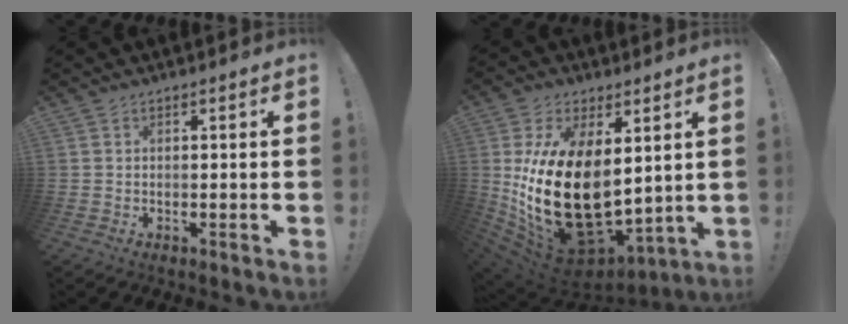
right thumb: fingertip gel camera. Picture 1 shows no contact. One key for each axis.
{"total": 27.0, "fx": 0.9, "fy": 16.5, "fz": 21.4, "tx": -0.424, "ty": -0.028, "tz": 0.040}